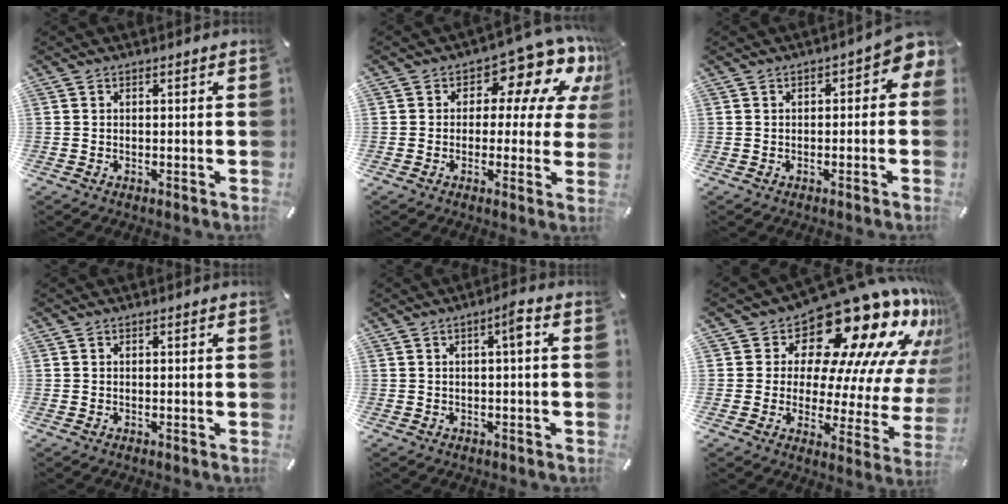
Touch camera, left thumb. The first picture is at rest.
{"total": 12.5, "force": [6.8, 6.9, 7.9], "torque": [-0.110, -0.051, 0.118]}
{"total": 3.9, "force": [-0.2, 2.3, 3.1], "torque": [-0.044, 0.007, -0.009]}
{"total": 0.0}
{"total": 3.4, "force": [0.2, 0.4, 3.4], "torque": [-0.066, 0.007, 0.000]}
{"total": 22.0, "force": [16.6, 8.8, 11.4], "torque": [-0.143, -0.152, 0.272]}